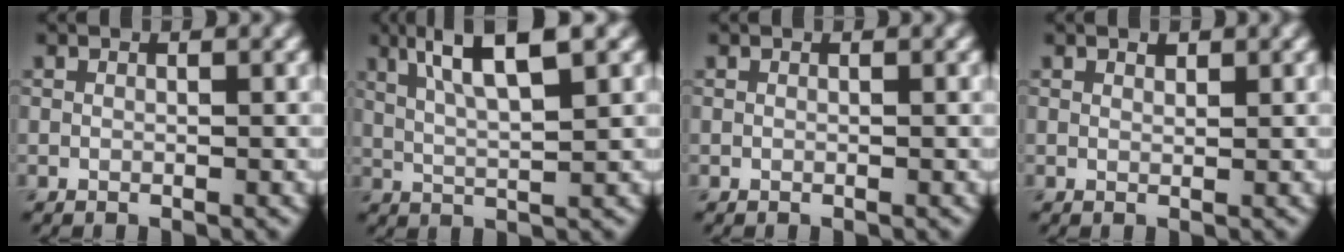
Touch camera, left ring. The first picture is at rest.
{"total": 6.3, "force": [3.1, 1.3, 5.4], "torque": [-0.087, 0.008, 0.055]}
{"total": 0.0}
{"total": 0.6, "force": [0.6, 0.2, 0.2], "torque": [-0.005, -0.001, 0.011]}